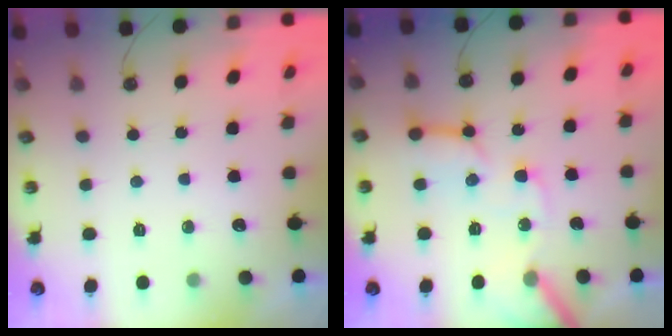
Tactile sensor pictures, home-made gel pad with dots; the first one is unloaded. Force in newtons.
{"total": 15.2, "press": 15.0, "slide": 2.1}